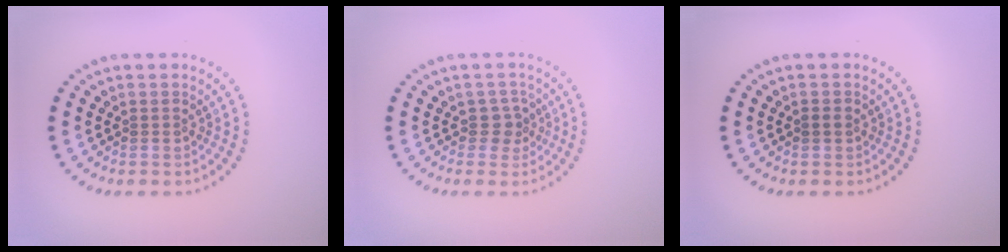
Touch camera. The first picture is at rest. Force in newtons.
{"total": 1.6, "press": 1.4, "slide": 0.8}
{"total": 0.8, "press": 0.7, "slide": 0.2}